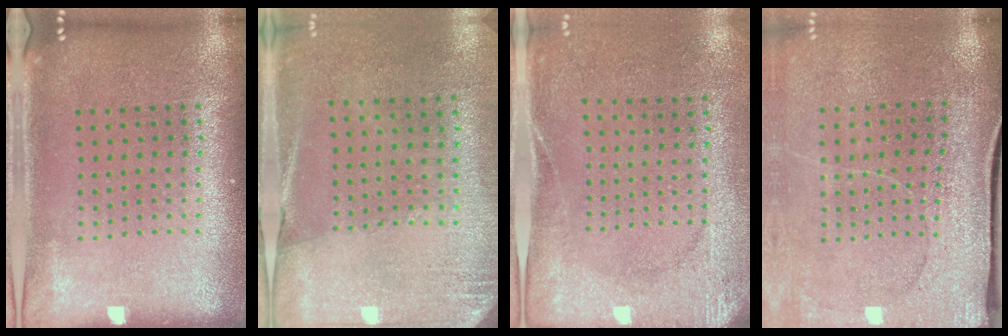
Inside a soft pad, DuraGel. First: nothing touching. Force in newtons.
{"total": 2.6, "press": 2.3, "slide": 1.1}
{"total": 2.6, "press": 2.1, "slide": 1.6}
{"total": 3.0, "press": 2.8, "slide": 1.1}